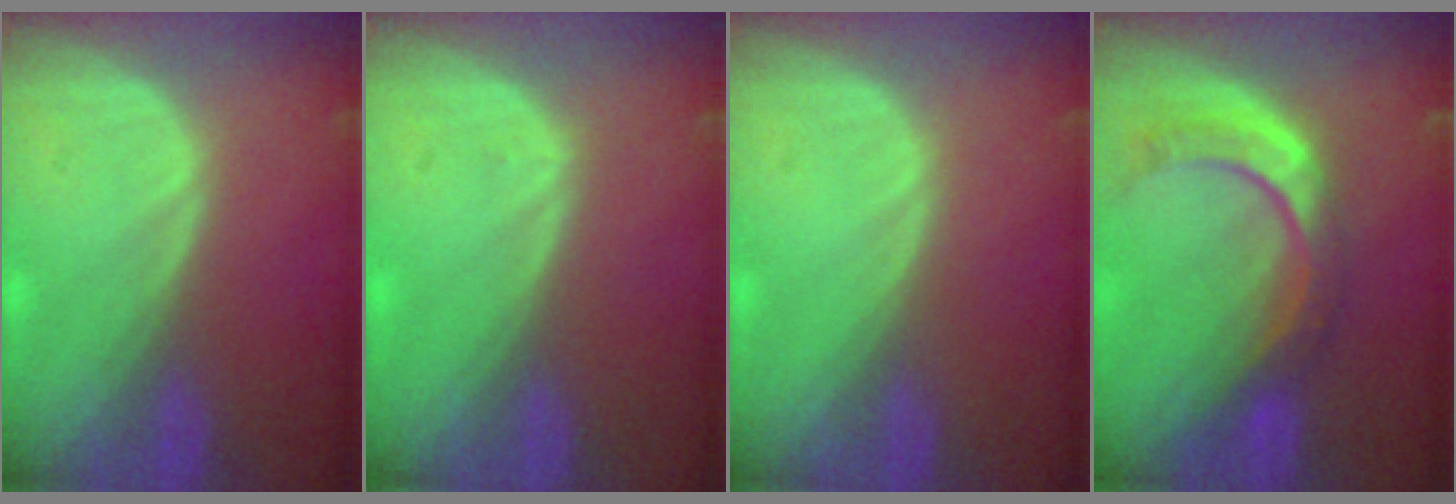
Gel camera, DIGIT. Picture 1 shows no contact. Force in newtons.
{"total": 0.5, "press": 0.2, "slide": 0.5}
{"total": 0.0}
{"total": 8.5, "press": 7.2, "slide": 4.5}